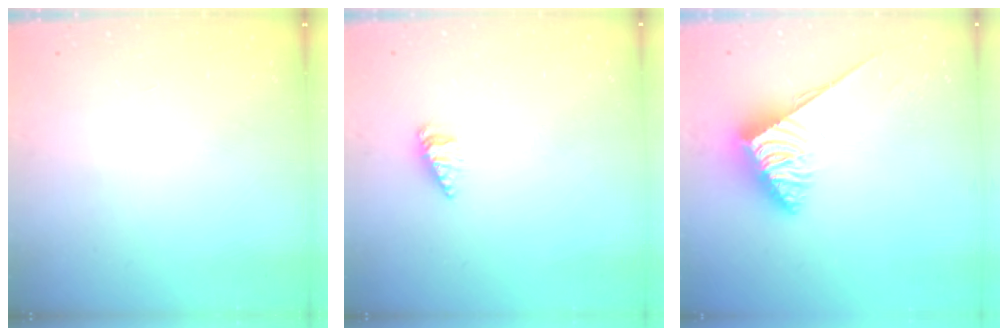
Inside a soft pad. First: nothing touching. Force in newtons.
{"total": 2.0, "press": 2.0, "slide": 0.3}
{"total": 3.7, "press": 3.7, "slide": 0.6}